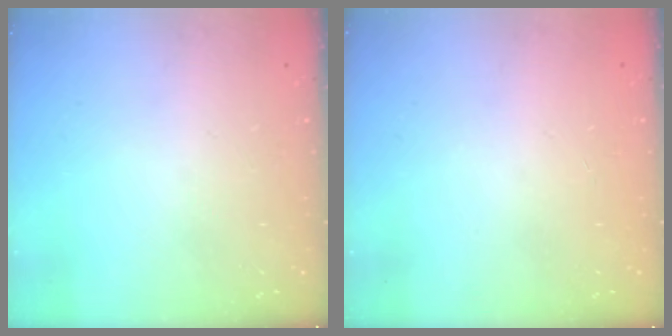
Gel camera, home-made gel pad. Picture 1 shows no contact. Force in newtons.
{"total": 0.0}